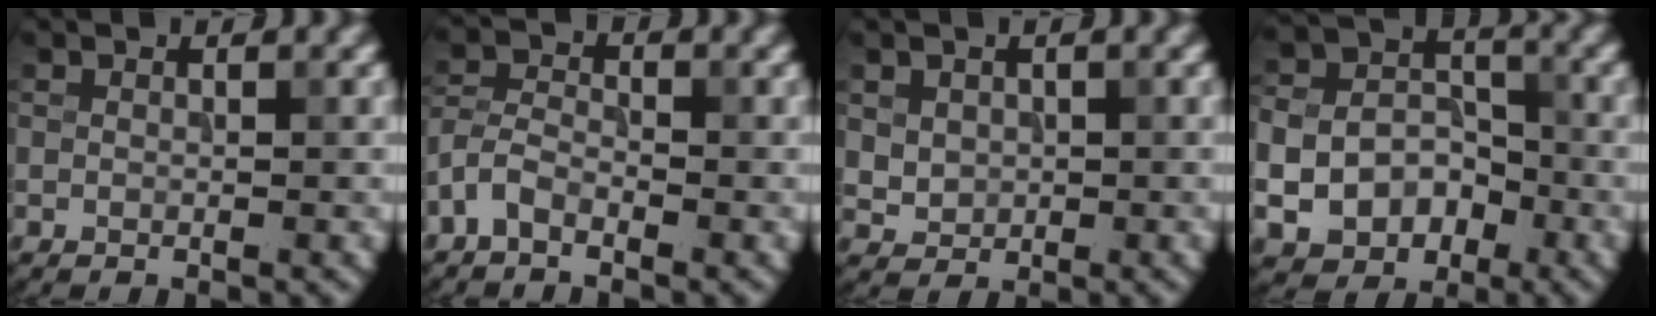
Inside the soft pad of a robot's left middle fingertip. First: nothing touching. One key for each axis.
{"total": 2.6, "fx": -1.8, "fy": 1.3, "fz": 1.4, "tx": -0.030, "ty": 0.007, "tz": -0.049}
{"total": 1.8, "fx": 0.4, "fy": 1.6, "fz": 0.7, "tx": -0.013, "ty": -0.006, "tz": 0.014}
{"total": 8.0, "fx": -2.9, "fy": 6.3, "fz": 4.0, "tx": -0.064, "ty": -0.013, "tz": -0.059}